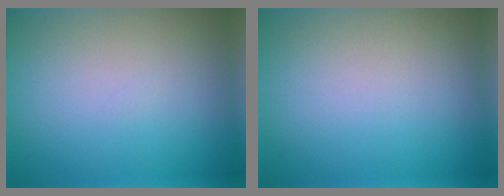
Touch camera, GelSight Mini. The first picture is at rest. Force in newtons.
{"total": 0.0}